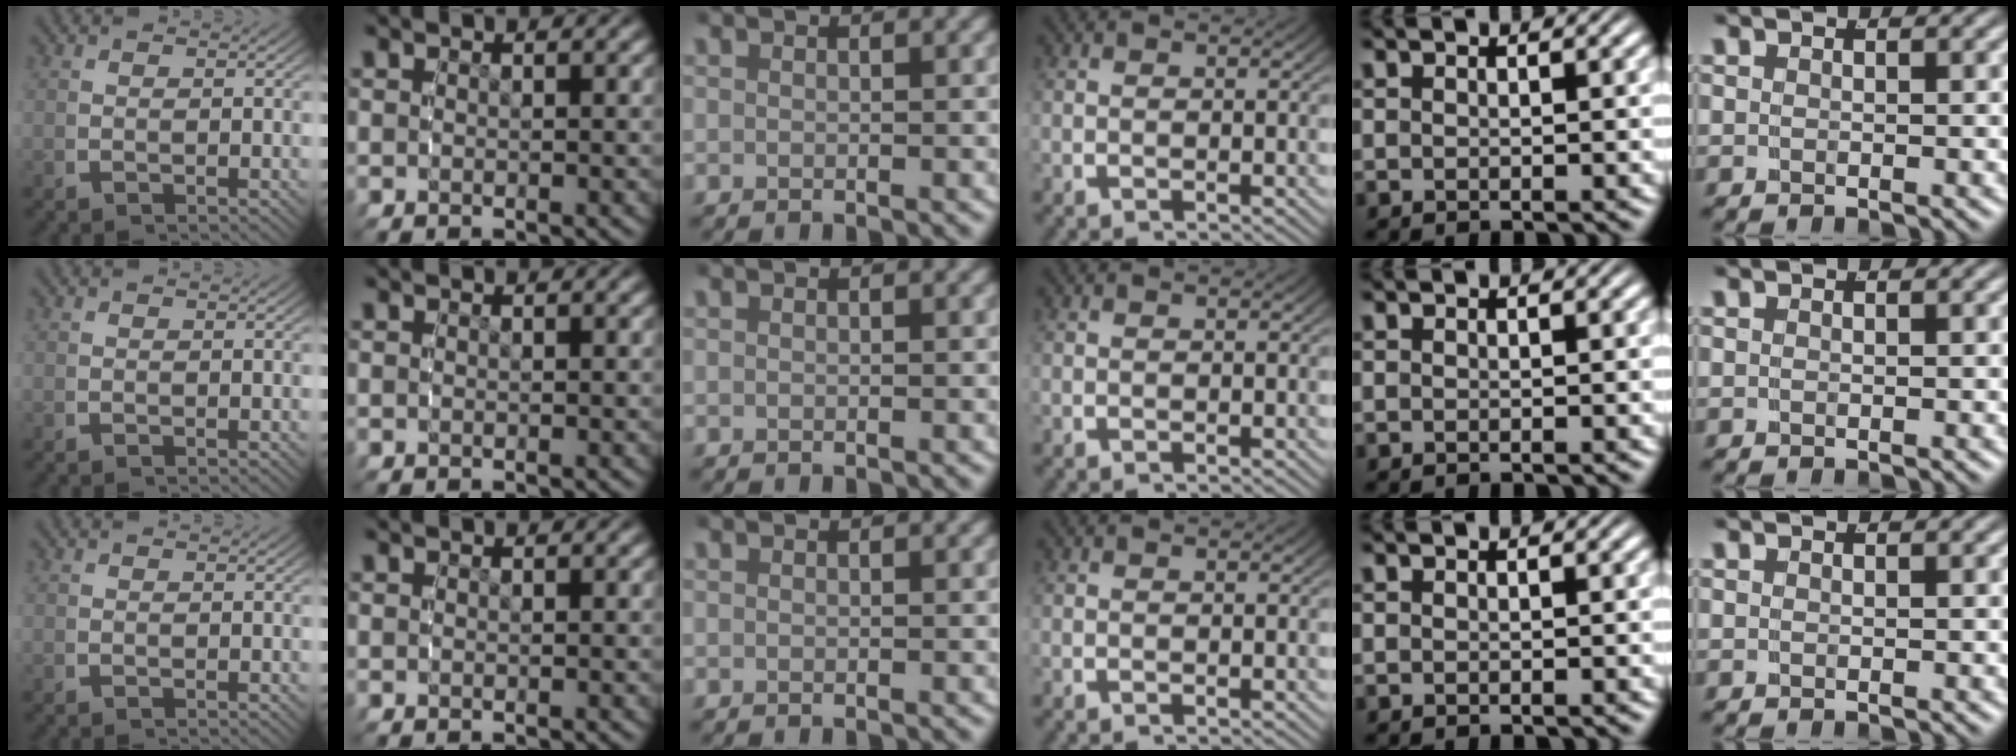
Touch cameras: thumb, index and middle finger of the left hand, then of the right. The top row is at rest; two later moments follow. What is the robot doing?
{"motion": "reach", "object": "photo album"}